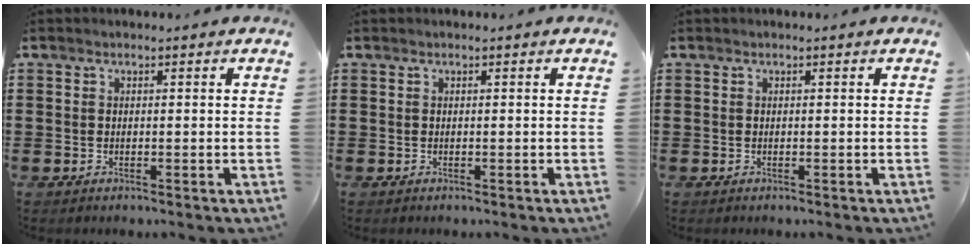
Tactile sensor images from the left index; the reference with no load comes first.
{"total": 0.0}
{"total": 0.0}